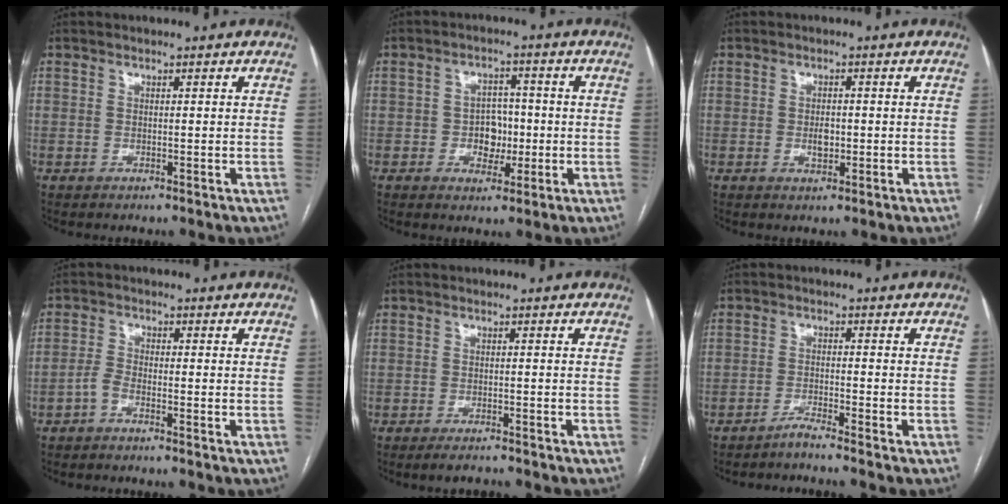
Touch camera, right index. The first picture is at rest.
{"total": 5.2, "force": [-0.9, 3.8, 3.3], "torque": [-0.050, 0.013, -0.011]}
{"total": 2.3, "force": [-0.4, 1.3, 1.9], "torque": [-0.034, 0.000, -0.003]}
{"total": 1.9, "force": [-1.4, 0.4, 1.3], "torque": [-0.031, 0.003, -0.032]}
{"total": 3.5, "force": [-3.1, 0.5, 1.5], "torque": [-0.023, -0.006, -0.043]}
{"total": 2.6, "force": [-2.2, -1.1, 0.7], "torque": [-0.017, -0.005, -0.045]}